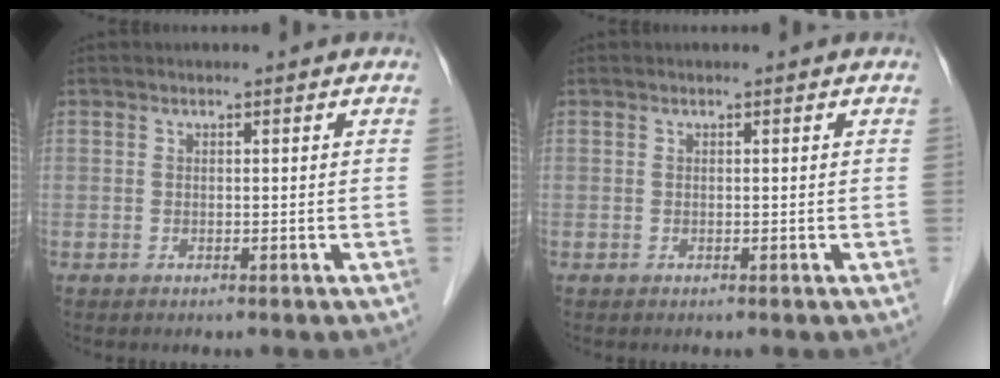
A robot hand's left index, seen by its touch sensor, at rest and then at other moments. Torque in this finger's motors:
{"motor_torque": [-0.02, 0.02, 0.03, 0.00]}